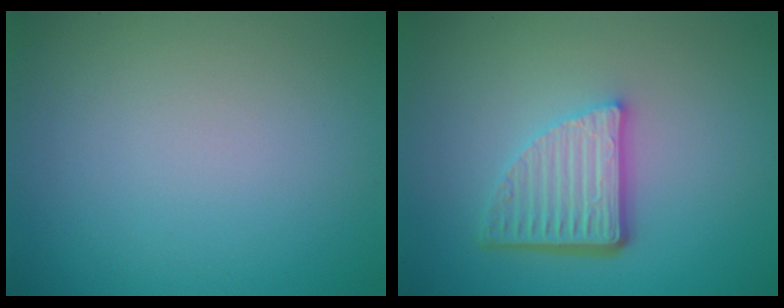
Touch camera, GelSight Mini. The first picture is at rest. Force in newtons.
{"total": 5.1, "press": 3.6, "slide": 3.7}